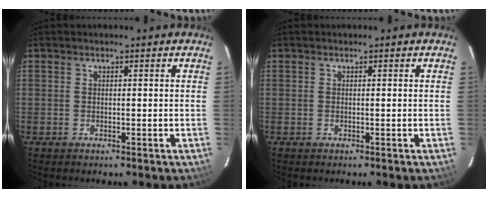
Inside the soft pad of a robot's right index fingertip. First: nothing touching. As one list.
[{"total": 0.0}]